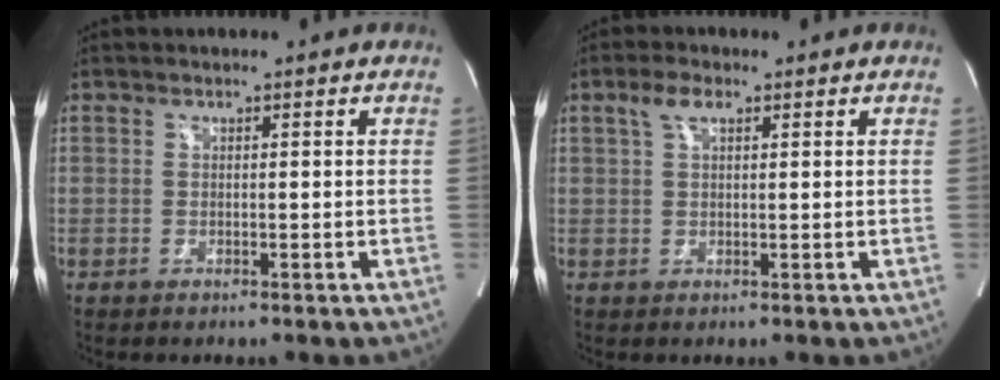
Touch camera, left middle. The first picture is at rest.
{"total": 2.9, "force": [1.5, 1.1, 2.2], "torque": [-0.050, 0.014, 0.033]}